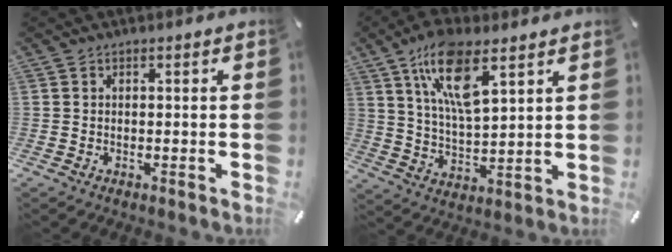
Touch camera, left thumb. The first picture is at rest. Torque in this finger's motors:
{"motor_torque": [0.50, 0.58, 1.32, -1.46, 0.39]}